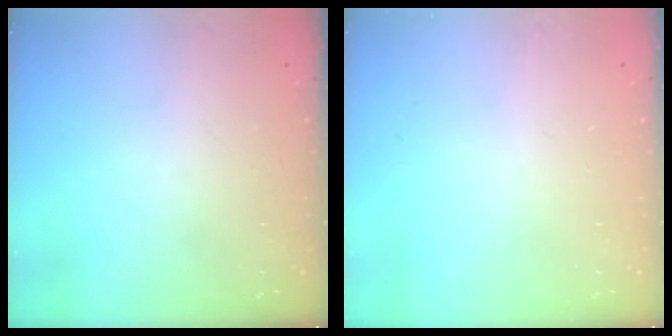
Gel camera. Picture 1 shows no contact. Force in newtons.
{"total": 0.0}